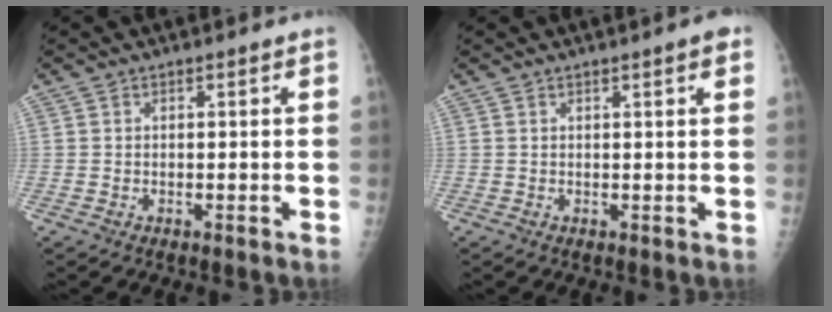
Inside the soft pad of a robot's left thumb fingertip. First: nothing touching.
{"total": 2.0, "force": [1.1, 0.2, 1.7], "torque": [-0.023, -0.001, 0.012]}